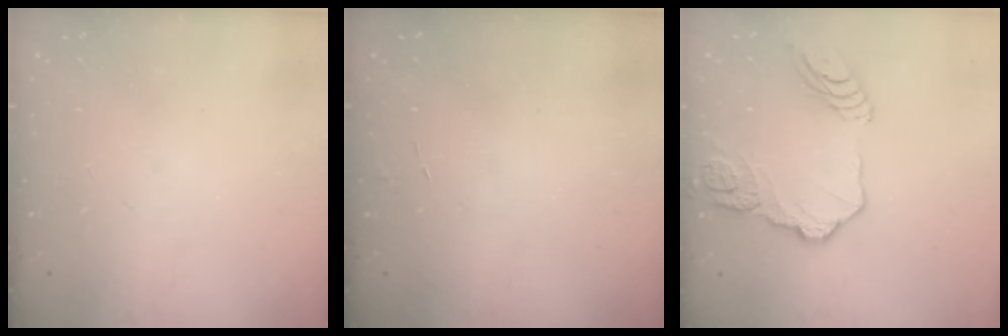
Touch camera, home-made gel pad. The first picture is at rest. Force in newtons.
{"total": 2.9, "press": 2.9, "slide": 0.3}
{"total": 16.3, "press": 16.2, "slide": 1.9}